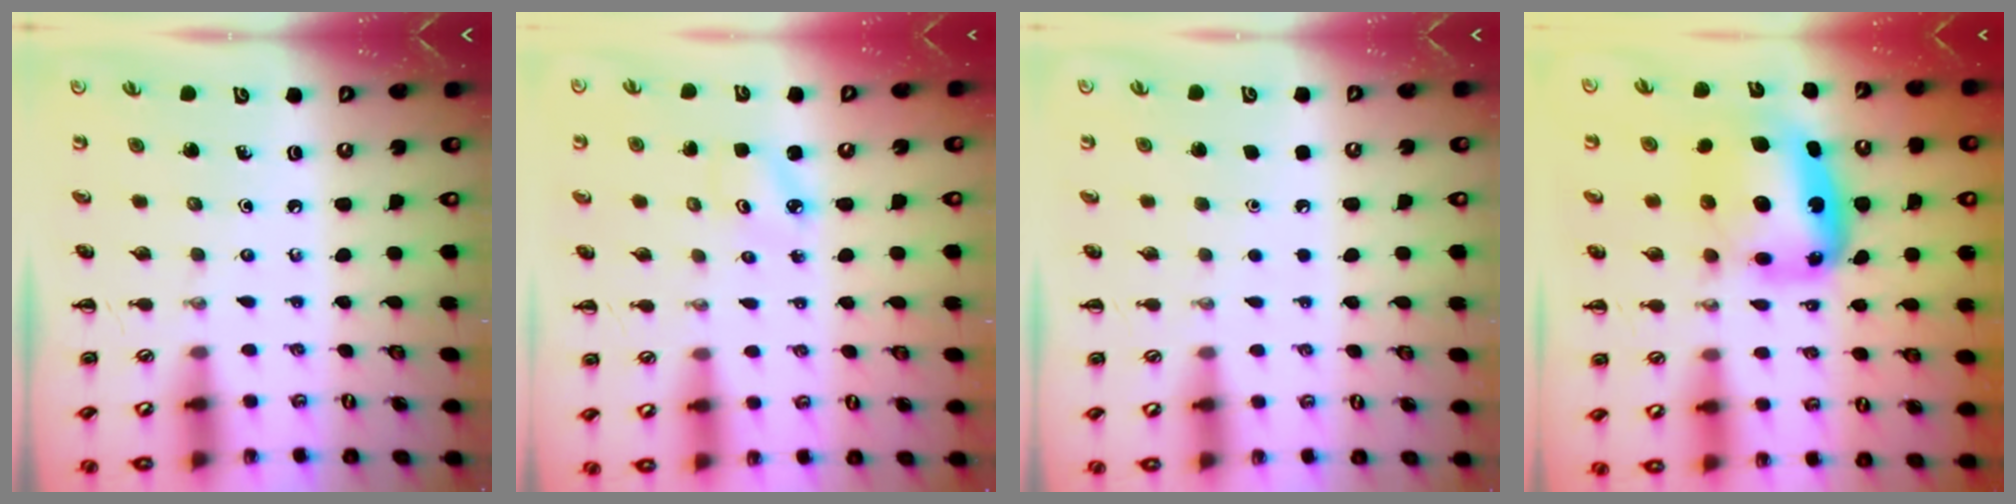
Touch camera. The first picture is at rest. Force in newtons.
{"total": 2.5, "press": 2.4, "slide": 0.5}
{"total": 1.8, "press": 1.8, "slide": 0.1}
{"total": 9.9, "press": 9.5, "slide": 2.7}